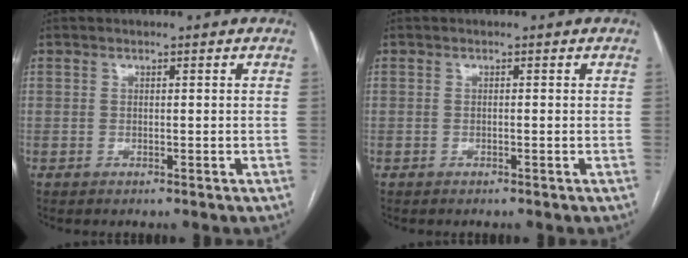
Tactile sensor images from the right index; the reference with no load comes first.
{"total": 0.0}